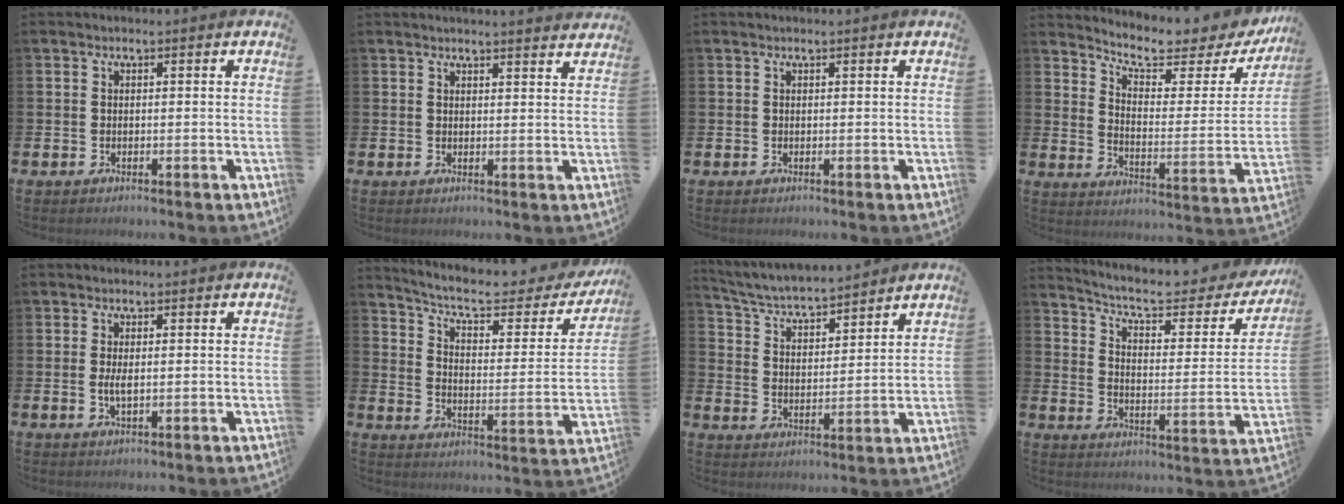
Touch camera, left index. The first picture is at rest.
{"total": 2.4, "force": [2.4, -0.2, -0.2], "torque": [0.008, -0.017, 0.041]}
{"total": 0.0}
{"total": 7.2, "force": [6.6, 1.5, 2.5], "torque": [-0.072, -0.050, 0.108]}
{"total": 2.4, "force": [0.0, 0.8, 2.2], "torque": [-0.034, -0.002, -0.003]}
{"total": 7.9, "force": [6.6, 2.1, 3.8], "torque": [-0.101, -0.039, 0.107]}
{"total": 5.0, "force": [4.8, 0.6, 1.2], "torque": [-0.051, -0.039, 0.081]}
{"total": 7.1, "force": [6.0, 1.9, 3.2], "torque": [-0.088, -0.040, 0.098]}